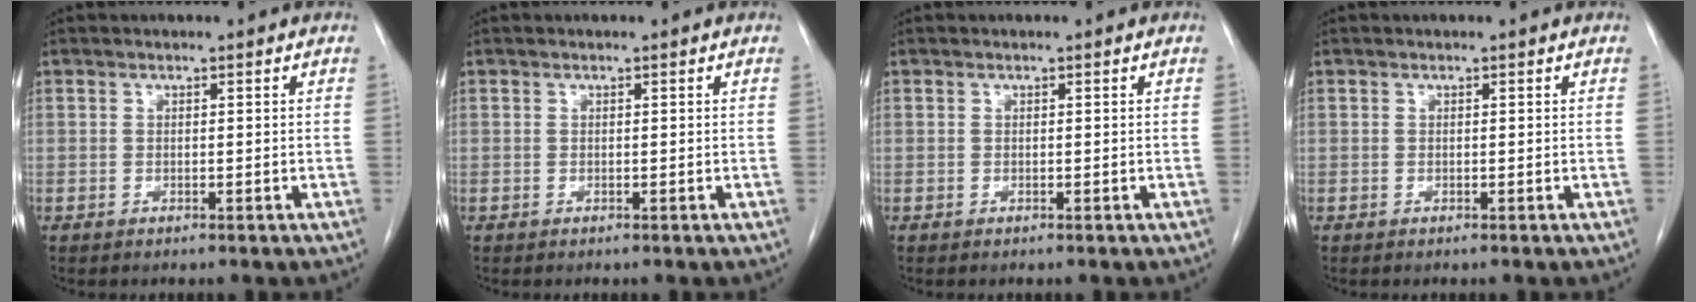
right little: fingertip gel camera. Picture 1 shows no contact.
{"total": 0.0}
{"total": 0.0}
{"total": 0.0}